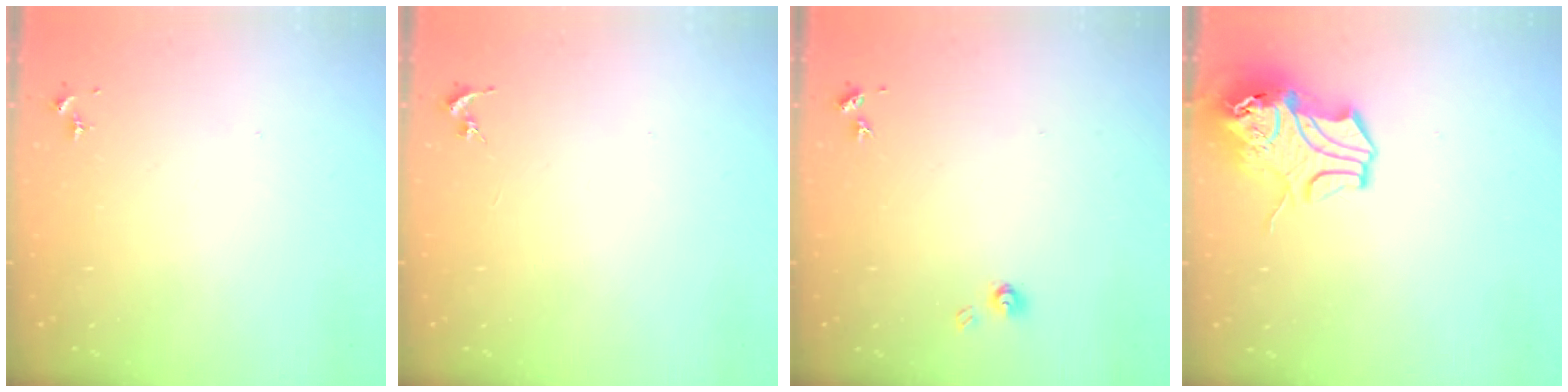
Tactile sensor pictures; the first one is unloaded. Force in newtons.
{"total": 0.0}
{"total": 3.8, "press": 3.8, "slide": 0.3}
{"total": 12.7, "press": 12.6, "slide": 1.9}